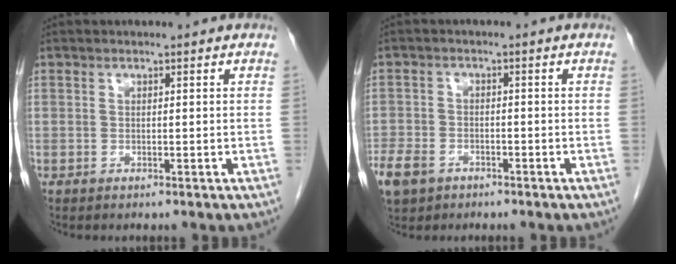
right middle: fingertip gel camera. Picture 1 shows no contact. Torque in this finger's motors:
{"motor_torque": [0.38, -0.40, 0.15, 0.07]}